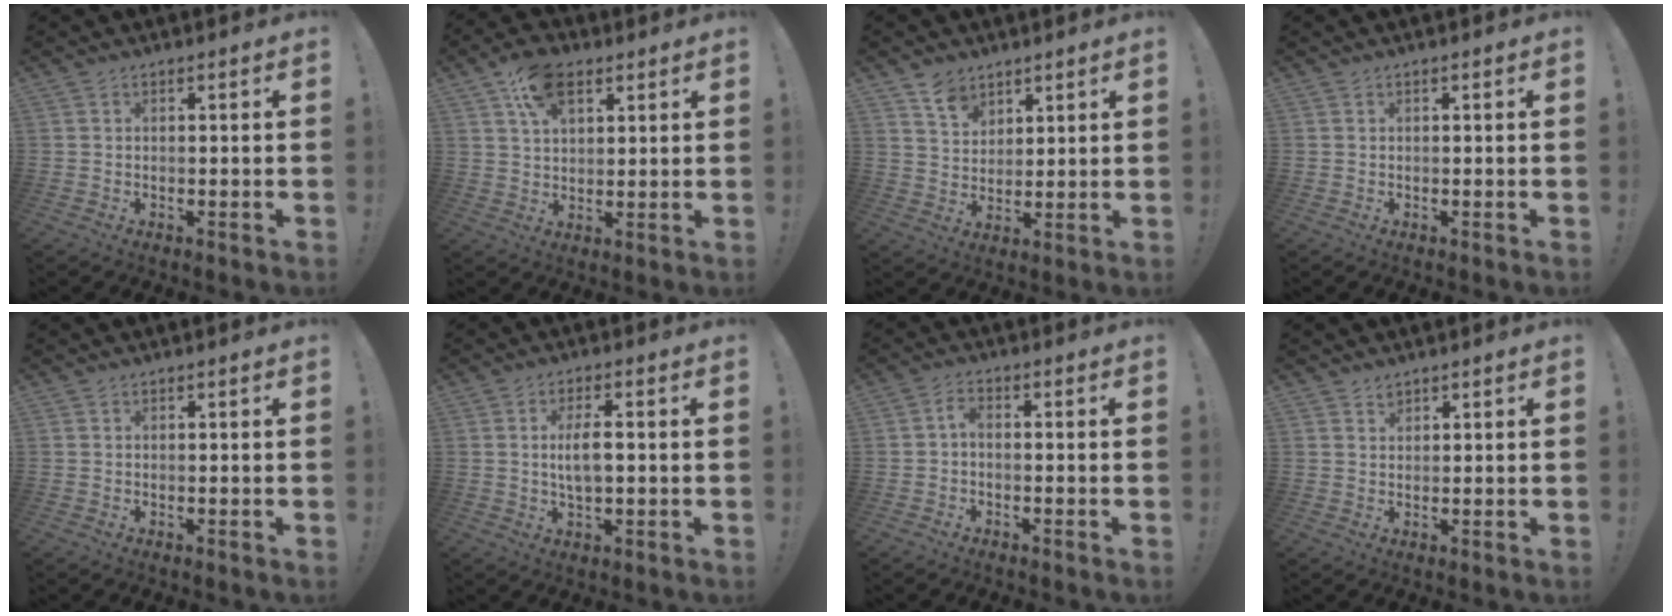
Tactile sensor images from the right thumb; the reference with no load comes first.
{"total": 11.1, "force": [5.7, 6.6, 6.8], "torque": [-0.114, -0.006, 0.107]}
{"total": 7.4, "force": [5.5, 4.6, 2.0], "torque": [-0.031, -0.037, 0.104]}
{"total": 0.0}
{"total": 0.0}
{"total": 6.2, "force": [0.2, 2.2, 5.8], "torque": [-0.110, -0.004, -0.002]}
{"total": 2.4, "force": [-0.8, 1.0, 2.0], "torque": [-0.051, 0.009, -0.017]}
{"total": 1.8, "force": [1.6, 0.9, 0.3], "torque": [0.009, -0.014, 0.027]}